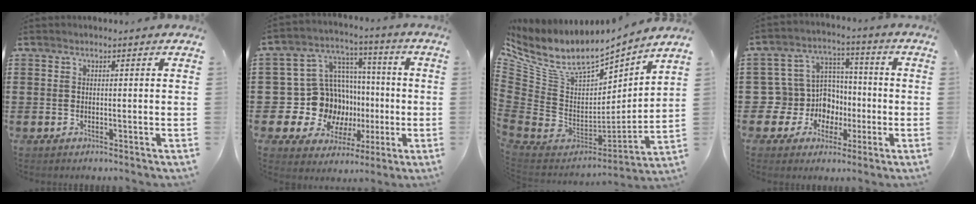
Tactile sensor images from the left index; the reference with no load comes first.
{"total": 13.9, "force": [-1.6, 13.0, 4.5], "torque": [-0.130, -0.008, -0.002]}
{"total": 9.7, "force": [6.8, 4.4, 5.4], "torque": [-0.127, -0.050, 0.120]}
{"total": 9.4, "force": [-1.2, 9.0, 2.4], "torque": [-0.098, 0.002, -0.014]}